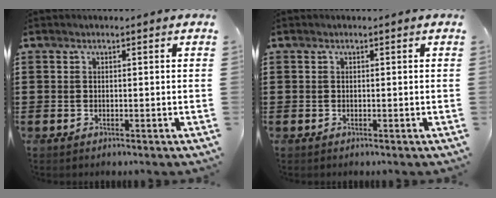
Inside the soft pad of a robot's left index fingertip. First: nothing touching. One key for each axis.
{"total": 0.0}